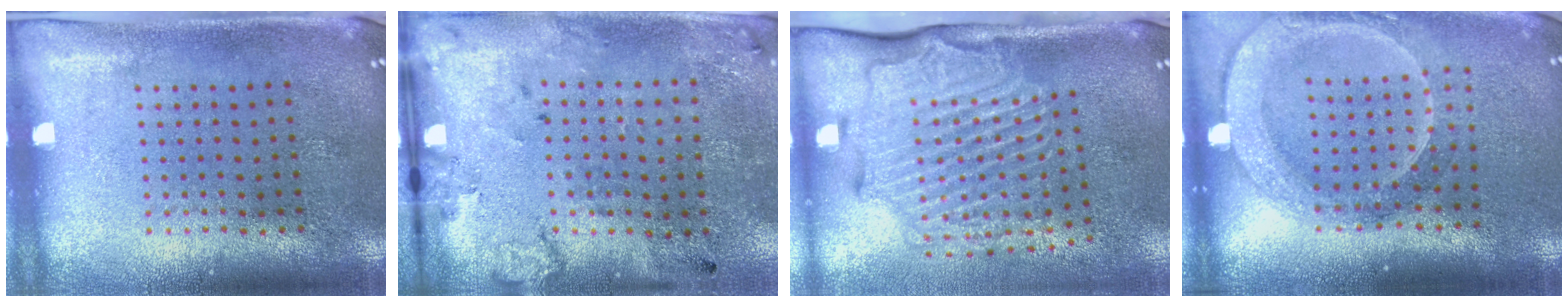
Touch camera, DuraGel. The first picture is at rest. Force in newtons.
{"total": 2.2, "press": 1.4, "slide": 1.7}
{"total": 2.9, "press": 2.3, "slide": 1.8}
{"total": 2.4, "press": 1.9, "slide": 1.4}